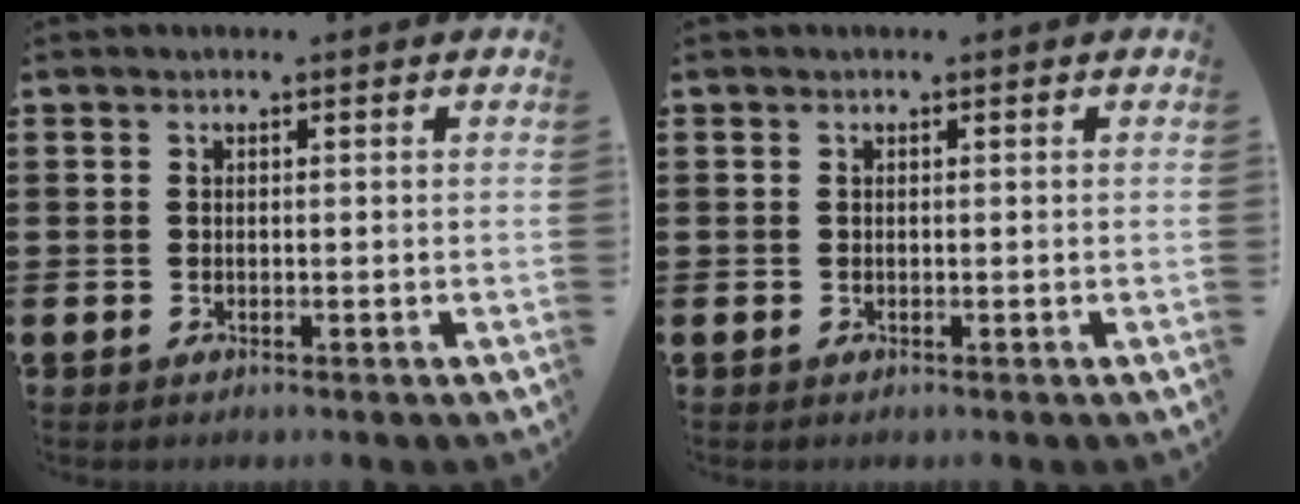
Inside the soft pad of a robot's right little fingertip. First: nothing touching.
{"total": 0.0}